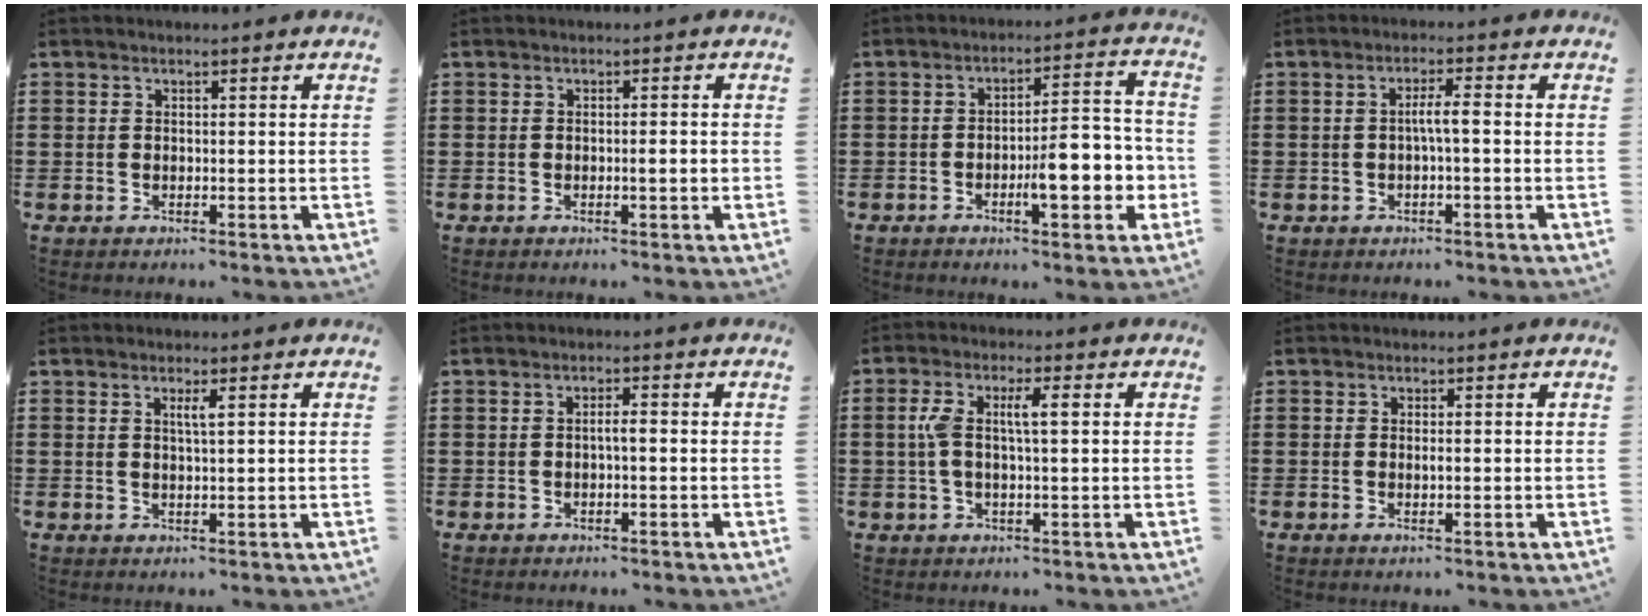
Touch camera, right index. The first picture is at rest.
{"total": 1.7, "force": [-0.3, 0.2, 1.7], "torque": [-0.029, -0.004, -0.005]}
{"total": 8.5, "force": [-2.6, 2.9, 7.6], "torque": [-0.098, -0.004, -0.045]}
{"total": 2.7, "force": [-0.4, 0.2, 2.7], "torque": [-0.052, 0.000, -0.010]}
{"total": 1.6, "force": [0.6, 0.0, 1.5], "torque": [-0.030, -0.001, 0.008]}
{"total": 1.4, "force": [-0.3, 0.2, 1.4], "torque": [-0.026, 0.001, -0.007]}
{"total": 5.1, "force": [0.6, 1.4, 4.9], "torque": [-0.109, 0.001, 0.001]}
{"total": 0.7, "force": [-0.1, 0.0, 0.7], "torque": [-0.015, -0.006, 0.000]}